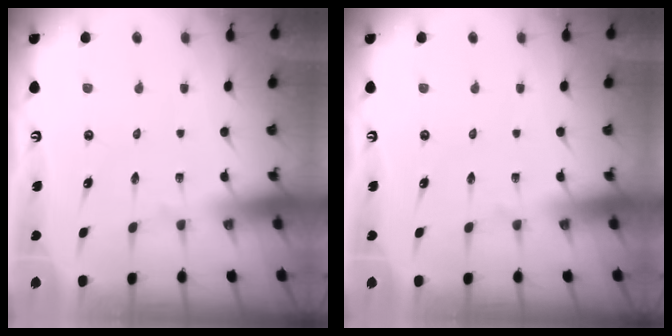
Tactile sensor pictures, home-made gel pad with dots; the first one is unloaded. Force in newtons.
{"total": 0.0}